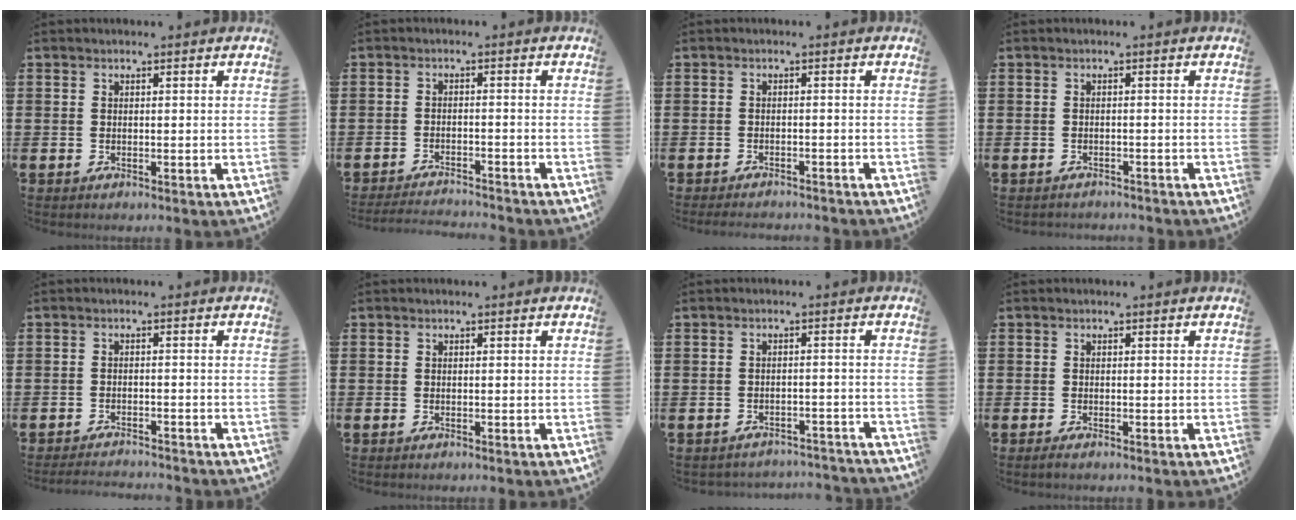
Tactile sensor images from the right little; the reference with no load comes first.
{"total": 2.4, "force": [-2.4, -0.1, 0.2], "torque": [-0.004, 0.003, -0.051]}
{"total": 1.2, "force": [-1.2, 0.0, 0.1], "torque": [-0.005, 0.001, -0.025]}
{"total": 0.7, "force": [-0.7, 0.0, -0.1], "torque": [-0.002, 0.000, -0.016]}
{"total": 1.7, "force": [-1.7, -0.1, 0.1], "torque": [-0.004, 0.003, -0.034]}
{"total": 0.0}
{"total": 1.8, "force": [-1.8, 0.0, 0.0], "torque": [-0.006, 0.002, -0.040]}
{"total": 0.5, "force": [-0.1, 0.0, 0.5], "torque": [-0.008, -0.001, -0.002]}